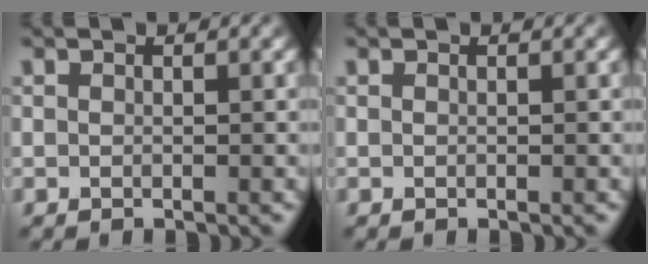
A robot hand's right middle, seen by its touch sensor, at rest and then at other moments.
{"total": 0.0}